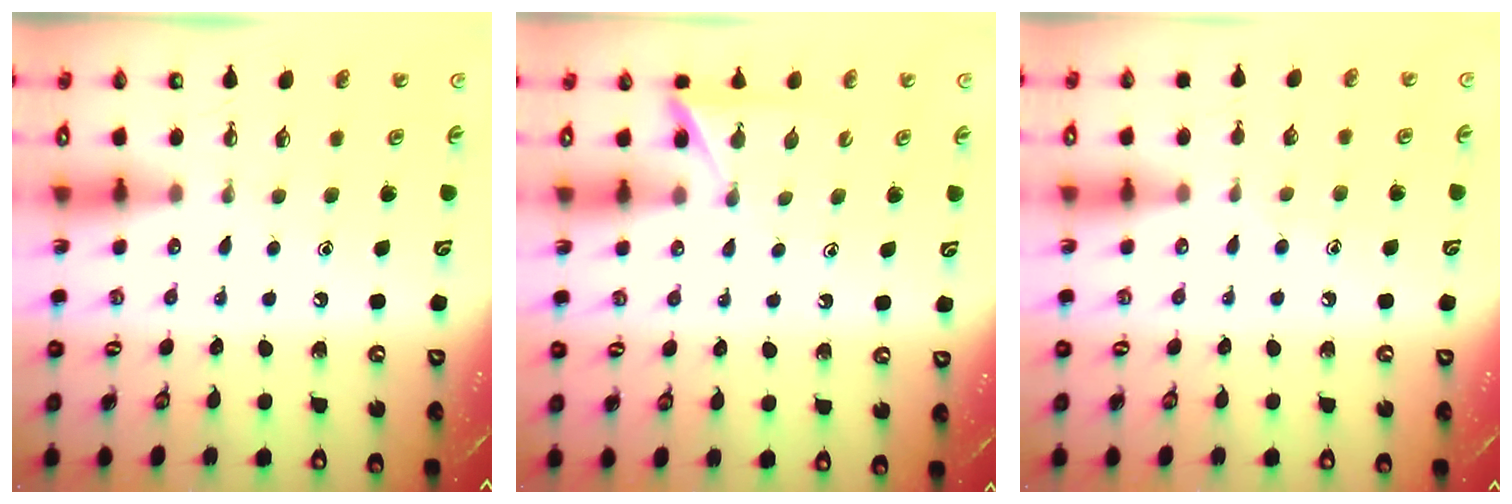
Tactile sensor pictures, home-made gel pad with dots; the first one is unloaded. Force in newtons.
{"total": 5.7, "press": 5.7, "slide": 0.5}
{"total": 5.0, "press": 4.9, "slide": 0.6}